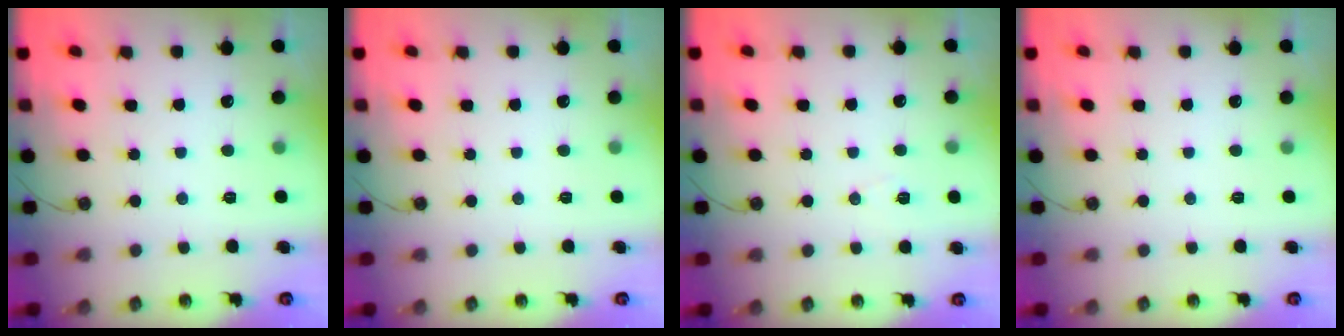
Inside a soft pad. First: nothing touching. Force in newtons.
{"total": 0.0}
{"total": 5.3, "press": 4.8, "slide": 2.2}
{"total": 1.5, "press": 0.2, "slide": 1.5}